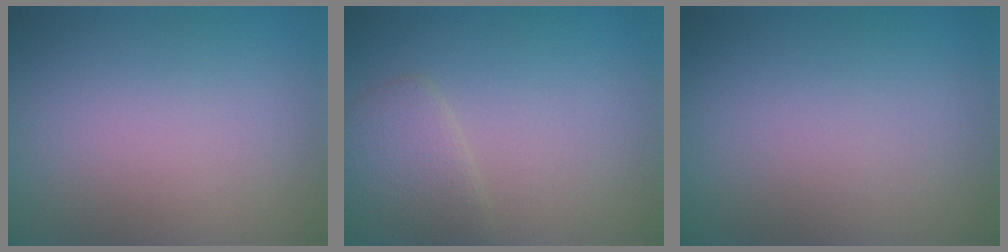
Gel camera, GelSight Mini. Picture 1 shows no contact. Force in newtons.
{"total": 2.7, "press": 2.7, "slide": 0.1}
{"total": 0.0}